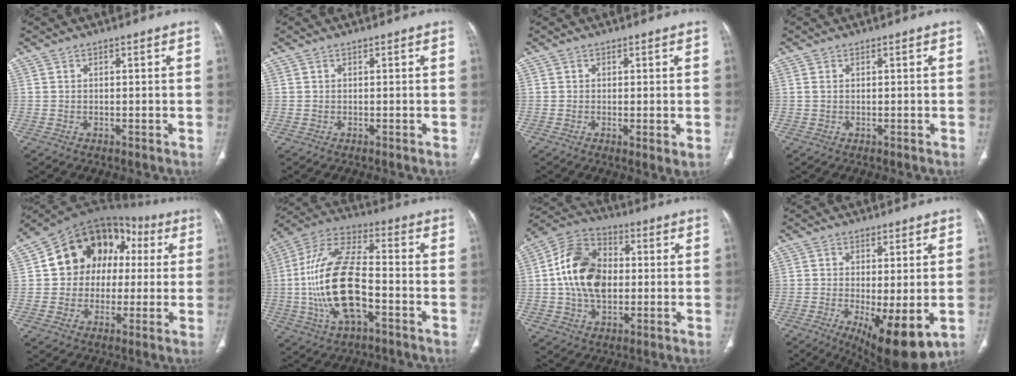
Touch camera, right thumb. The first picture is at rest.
{"total": 0.0}
{"total": 2.1, "force": [-0.2, 0.4, 2.0], "torque": [-0.039, -0.011, -0.005]}
{"total": 0.6, "force": [0.2, 0.4, 0.4], "torque": [-0.012, 0.006, 0.007]}
{"total": 16.4, "force": [2.1, 13.3, 9.4], "torque": [-0.092, 0.040, 0.029]}
{"total": 19.1, "force": [-3.8, 8.5, 16.7], "torque": [-0.338, 0.034, -0.069]}
{"total": 15.4, "force": [0.4, 10.5, 11.2], "torque": [-0.184, 0.021, 0.000]}
{"total": 11.7, "force": [-3.4, 3.8, 10.5], "torque": [-0.157, -0.026, -0.039]}